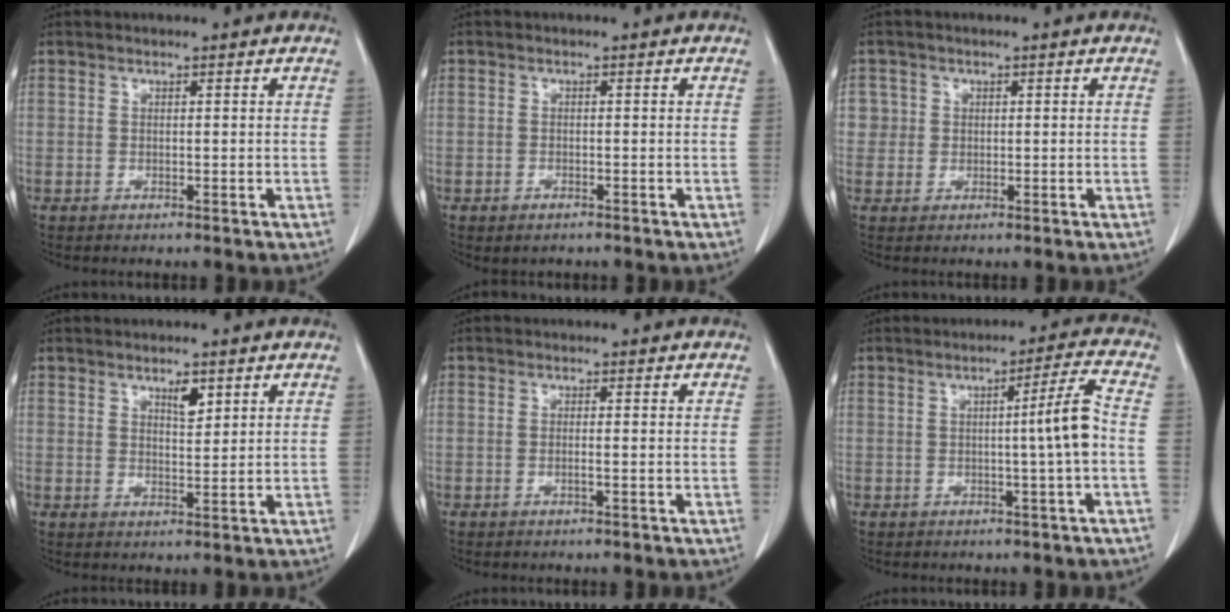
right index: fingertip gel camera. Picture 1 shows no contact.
{"total": 1.3, "force": [-0.9, 0.7, 0.7], "torque": [-0.015, -0.001, -0.007]}
{"total": 2.6, "force": [0.6, 2.6, -0.2], "torque": [0.022, 0.004, 0.006]}
{"total": 2.7, "force": [1.7, 0.9, 2.0], "torque": [-0.035, -0.003, 0.031]}
{"total": 0.8, "force": [-0.2, -0.1, 0.7], "torque": [-0.016, -0.001, -0.004]}
{"total": 5.8, "force": [-0.6, -1.2, 5.7], "torque": [-0.082, 0.006, -0.008]}